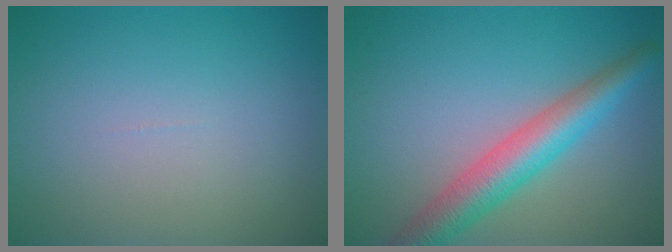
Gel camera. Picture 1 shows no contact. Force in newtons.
{"total": 5.3, "press": 5.3, "slide": 0.2}